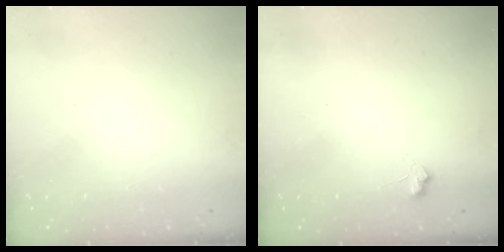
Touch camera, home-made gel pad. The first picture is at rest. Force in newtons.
{"total": 5.4, "press": 5.4, "slide": 0.7}